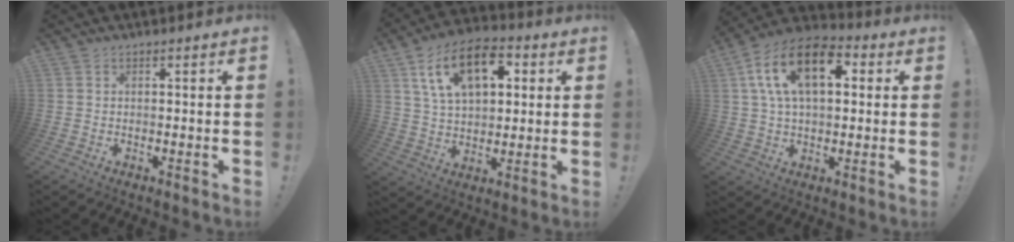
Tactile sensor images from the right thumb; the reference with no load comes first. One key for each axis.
{"total": 17.5, "fx": 7.0, "fy": 10.4, "fz": 12.2, "tx": -0.202, "ty": -0.011, "tz": 0.123}
{"total": 17.9, "fx": 5.6, "fy": 9.9, "fz": 13.8, "tx": -0.242, "ty": 0.002, "tz": 0.095}